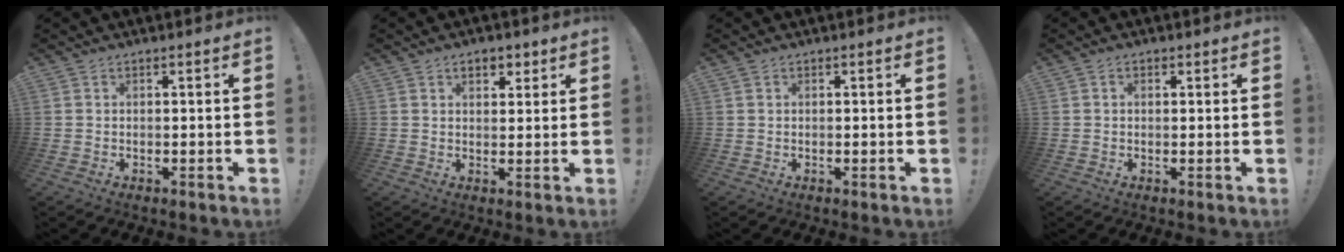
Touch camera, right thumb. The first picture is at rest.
{"total": 4.6, "force": [2.3, 3.0, 2.6], "torque": [-0.034, 0.000, 0.039]}
{"total": 0.0}
{"total": 0.9, "force": [0.2, 0.7, 0.5], "torque": [-0.006, 0.002, 0.002]}